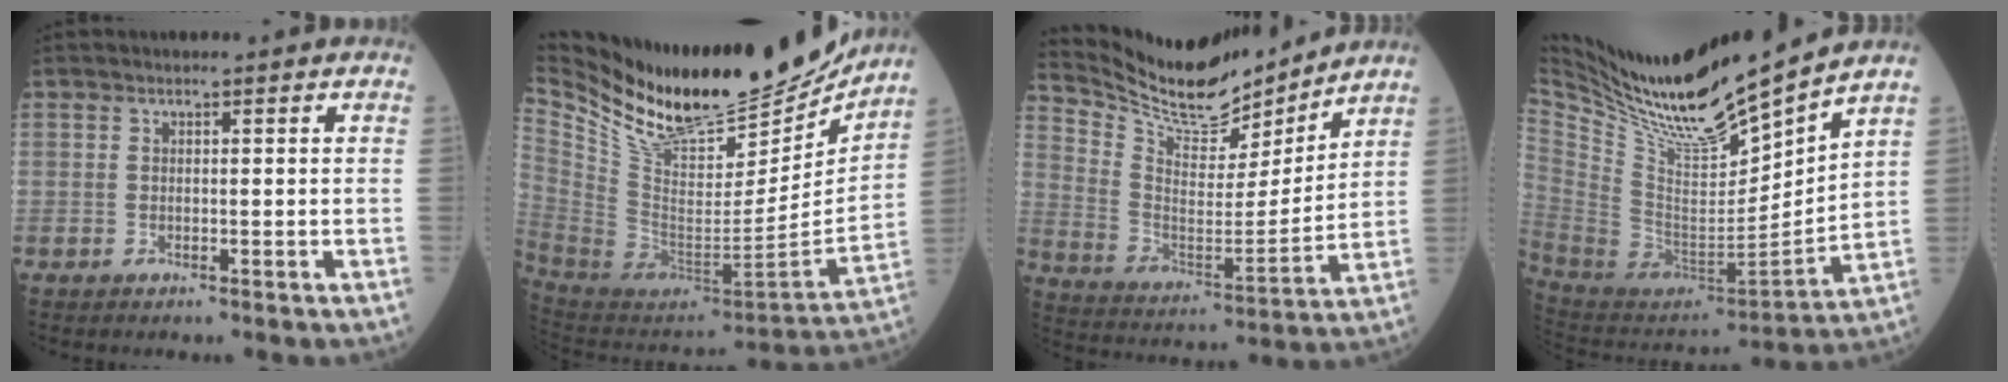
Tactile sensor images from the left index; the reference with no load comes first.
{"total": 28.7, "force": [23.7, 8.1, 13.9], "torque": [-0.265, -0.039, 0.379]}
{"total": 15.0, "force": [14.4, 2.6, 3.6], "torque": [-0.089, -0.010, 0.258]}
{"total": 20.5, "force": [18.0, 0.8, 9.7], "torque": [-0.177, -0.033, 0.334]}